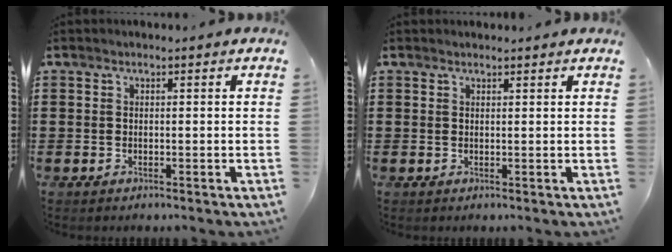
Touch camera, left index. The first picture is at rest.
{"total": 0.8, "force": [0.8, 0.0, 0.2], "torque": [-0.004, -0.001, 0.016]}